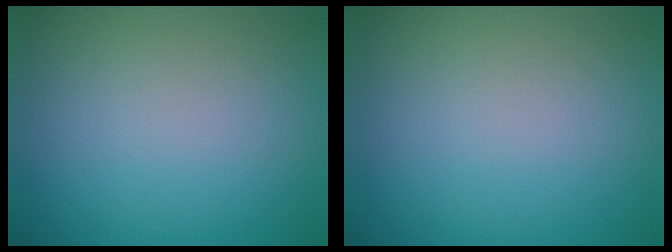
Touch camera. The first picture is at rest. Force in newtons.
{"total": 0.0}